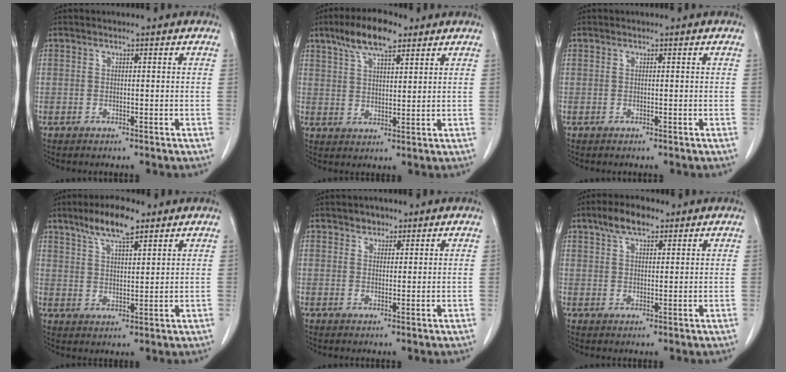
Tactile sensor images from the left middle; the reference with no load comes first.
{"total": 8.6, "force": [5.8, 2.4, 5.9], "torque": [-0.114, 0.014, 0.103]}
{"total": 0.0}
{"total": 7.8, "force": [5.4, 1.7, 5.3], "torque": [-0.103, 0.007, 0.099]}
{"total": 1.9, "force": [1.4, 1.2, 0.4], "torque": [-0.004, -0.001, 0.021]}
{"total": 5.3, "force": [3.5, 2.1, 3.4], "torque": [-0.068, 0.014, 0.064]}